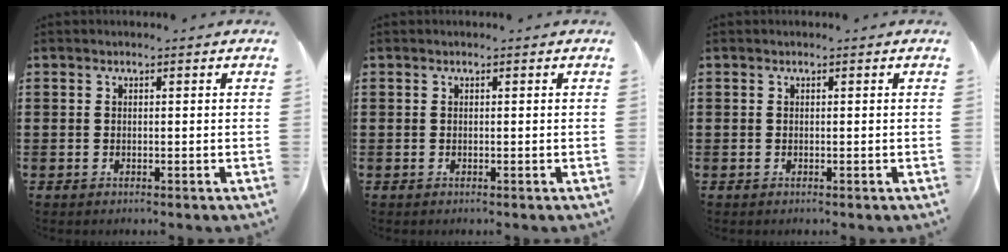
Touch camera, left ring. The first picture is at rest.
{"total": 0.0}
{"total": 0.0}